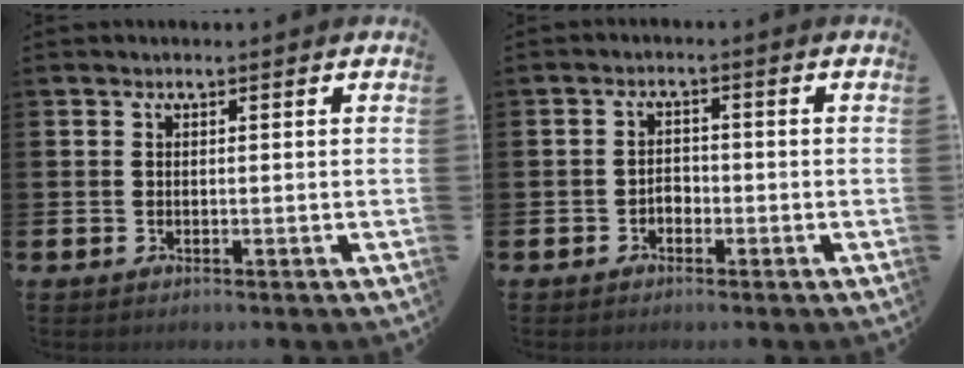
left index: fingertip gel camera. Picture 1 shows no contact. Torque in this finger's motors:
{"motor_torque": [-0.11, 0.08, 0.01, -0.01]}